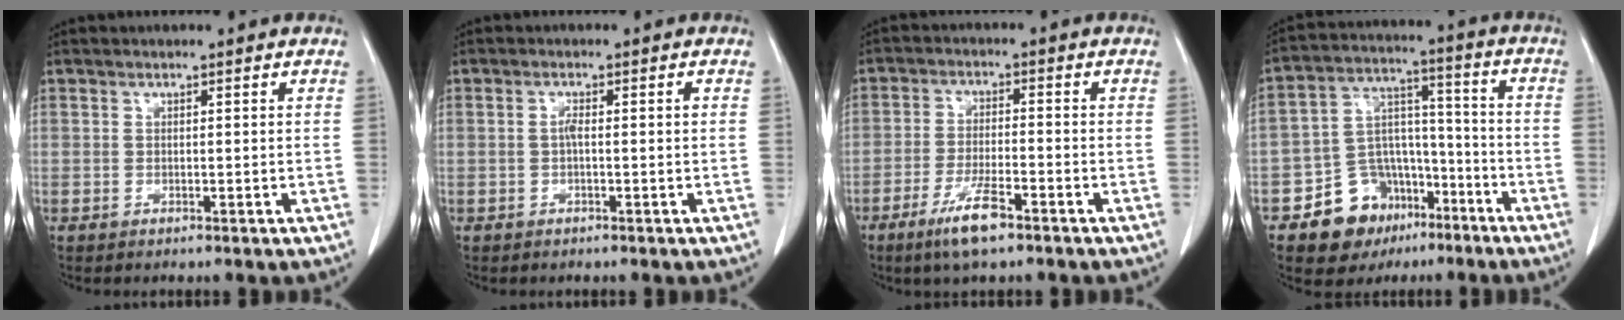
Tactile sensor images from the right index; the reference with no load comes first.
{"total": 1.7, "force": [-0.2, 0.3, 1.6], "torque": [-0.031, 0.003, -0.004]}
{"total": 6.7, "force": [-4.4, 1.2, 5.0], "torque": [-0.101, -0.008, -0.077]}
{"total": 12.6, "force": [-7.2, 9.2, 4.8], "torque": [-0.078, 0.052, -0.106]}